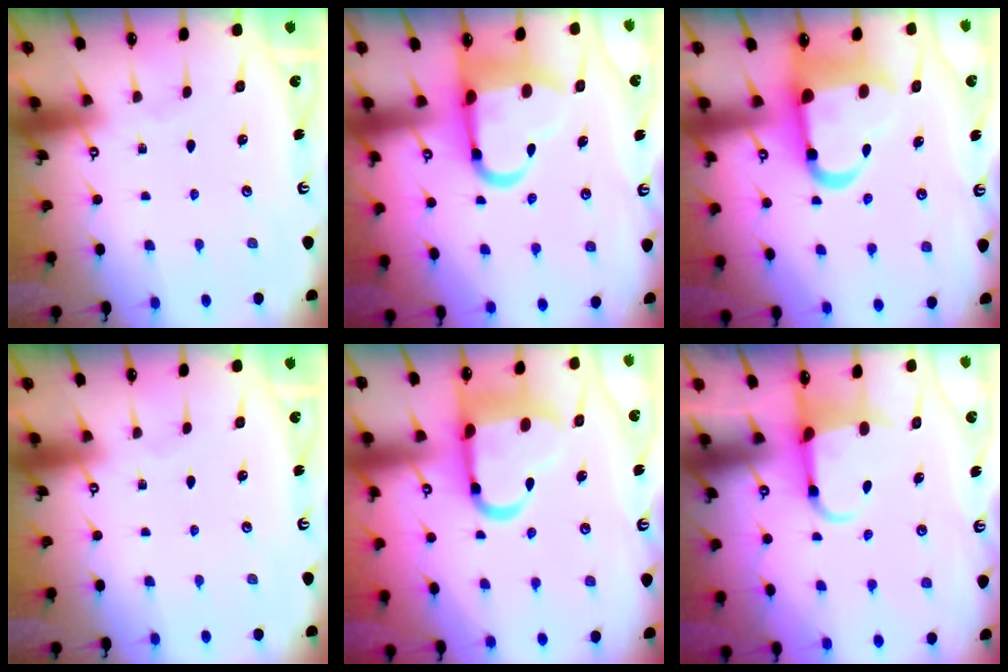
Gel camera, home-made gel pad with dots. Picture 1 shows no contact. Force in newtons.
{"total": 13.7, "press": 13.5, "slide": 2.6}
{"total": 15.1, "press": 14.9, "slide": 2.5}
{"total": 0.0}
{"total": 15.7, "press": 15.6, "slide": 1.7}
{"total": 4.4, "press": 4.3, "slide": 1.1}